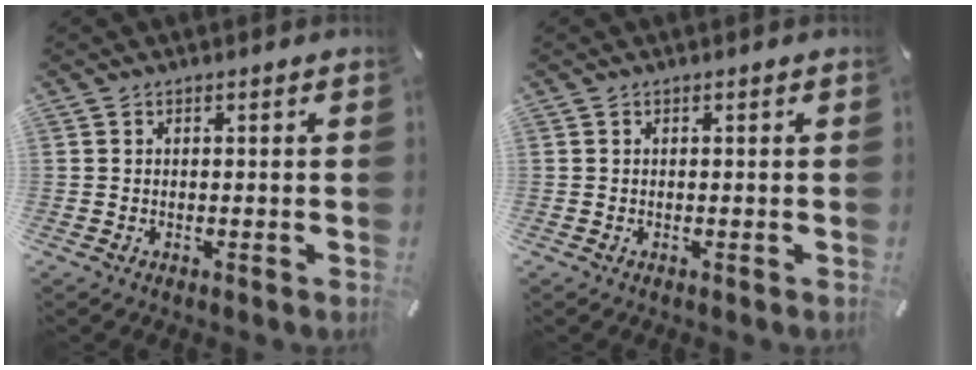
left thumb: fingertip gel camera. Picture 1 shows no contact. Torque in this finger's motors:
{"motor_torque": [0.00, 0.00, 0.00, 0.00, 0.00]}